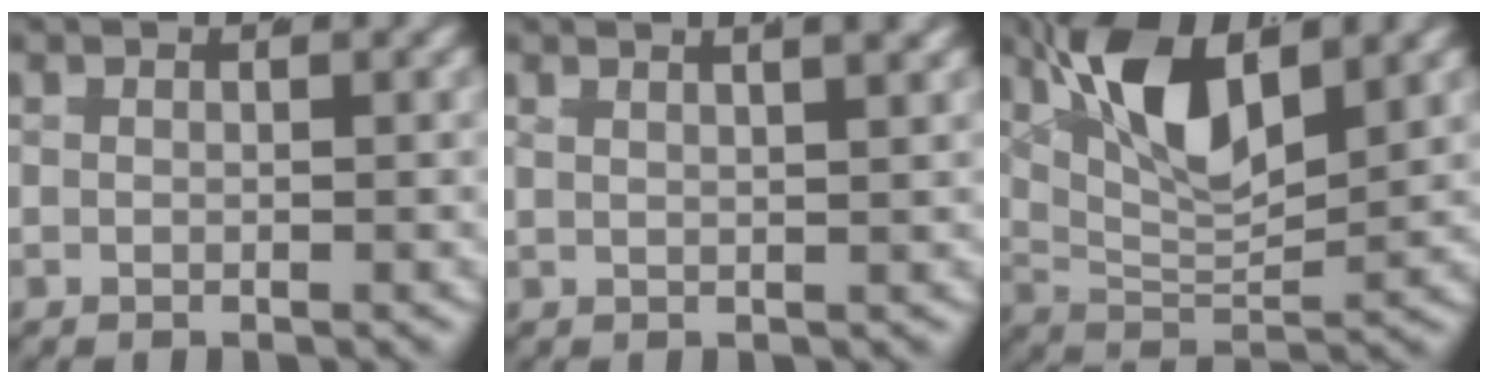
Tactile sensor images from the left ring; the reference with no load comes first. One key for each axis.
{"total": 3.9, "fx": 2.7, "fy": 1.2, "fz": 2.5, "tx": -0.023, "ty": 0.019, "tz": 0.032}
{"total": 7.8, "fx": 3.1, "fy": 3.5, "fz": 6.3, "tx": -0.118, "ty": -0.007, "tz": 0.055}